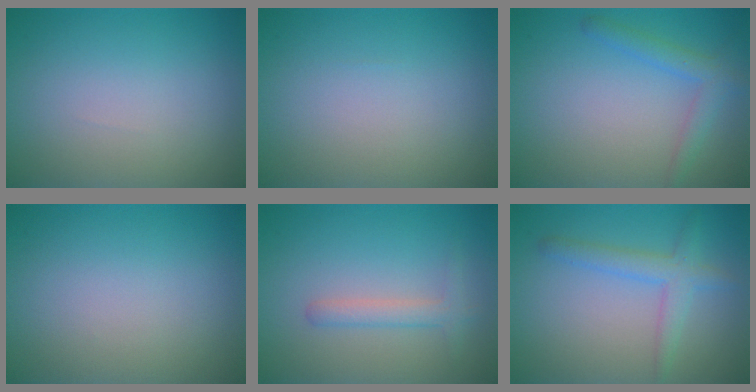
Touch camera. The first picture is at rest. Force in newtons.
{"total": 0.0}
{"total": 2.4, "press": 2.4, "slide": 0.1}
{"total": 0.0}
{"total": 1.8, "press": 1.8, "slide": 0.1}
{"total": 2.9, "press": 2.9, "slide": 0.1}